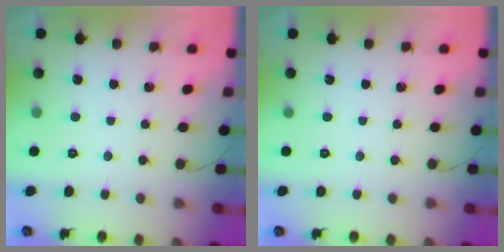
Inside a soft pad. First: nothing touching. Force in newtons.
{"total": 0.0}